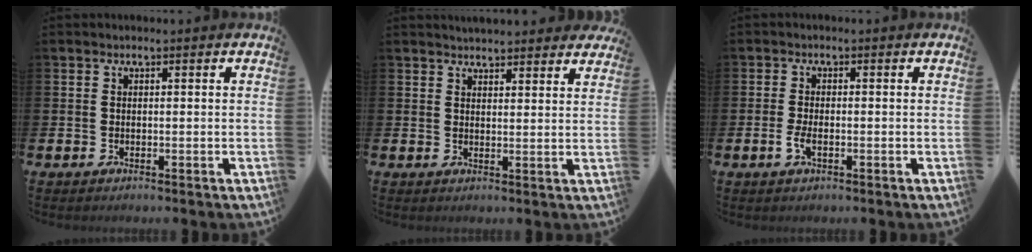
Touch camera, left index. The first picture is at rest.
{"total": 3.7, "force": [3.7, 0.5, 0.2], "torque": [-0.005, -0.017, 0.068]}
{"total": 2.2, "force": [-0.7, 0.9, 1.9], "torque": [-0.034, 0.001, -0.012]}